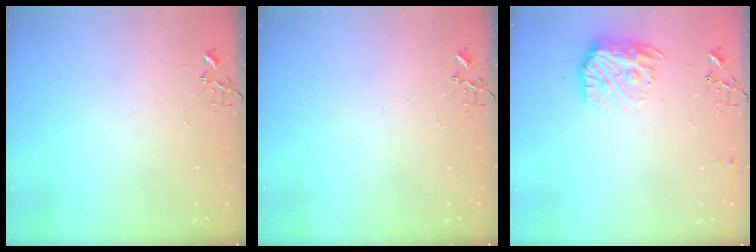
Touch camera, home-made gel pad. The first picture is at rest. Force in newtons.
{"total": 0.0}
{"total": 14.6, "press": 14.6, "slide": 1.0}